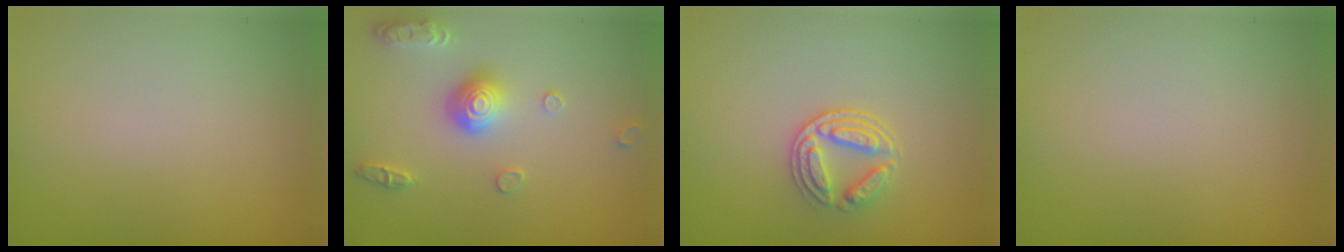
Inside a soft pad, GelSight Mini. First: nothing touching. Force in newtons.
{"total": 2.9, "press": 2.9, "slide": 0.2}
{"total": 3.0, "press": 2.7, "slide": 1.2}
{"total": 0.0}